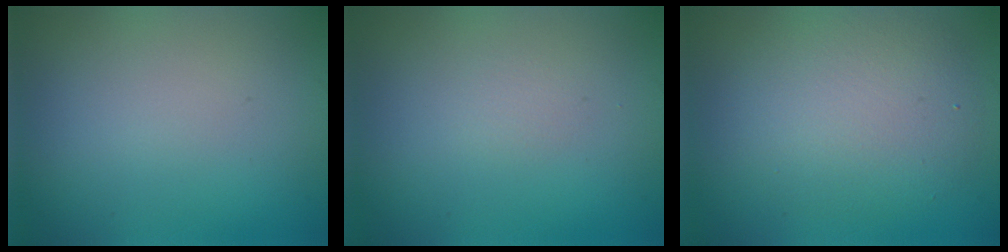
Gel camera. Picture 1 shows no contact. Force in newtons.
{"total": 0.5, "press": 0.5, "slide": 0.0}
{"total": 5.4, "press": 5.4, "slide": 0.7}